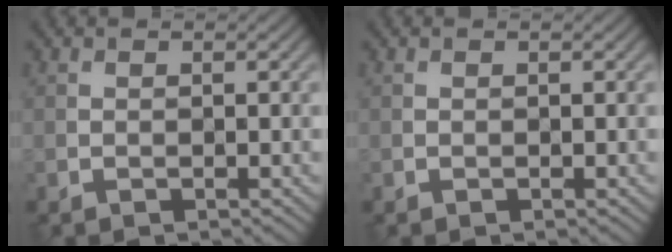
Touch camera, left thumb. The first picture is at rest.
{"total": 0.0}